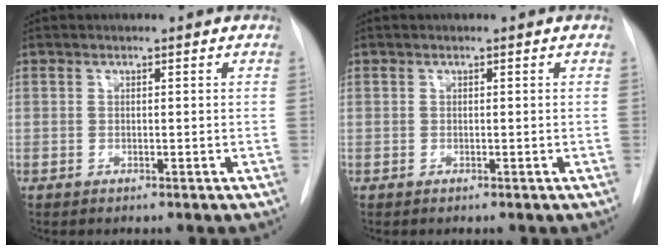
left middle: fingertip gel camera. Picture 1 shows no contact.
{"total": 0.0}